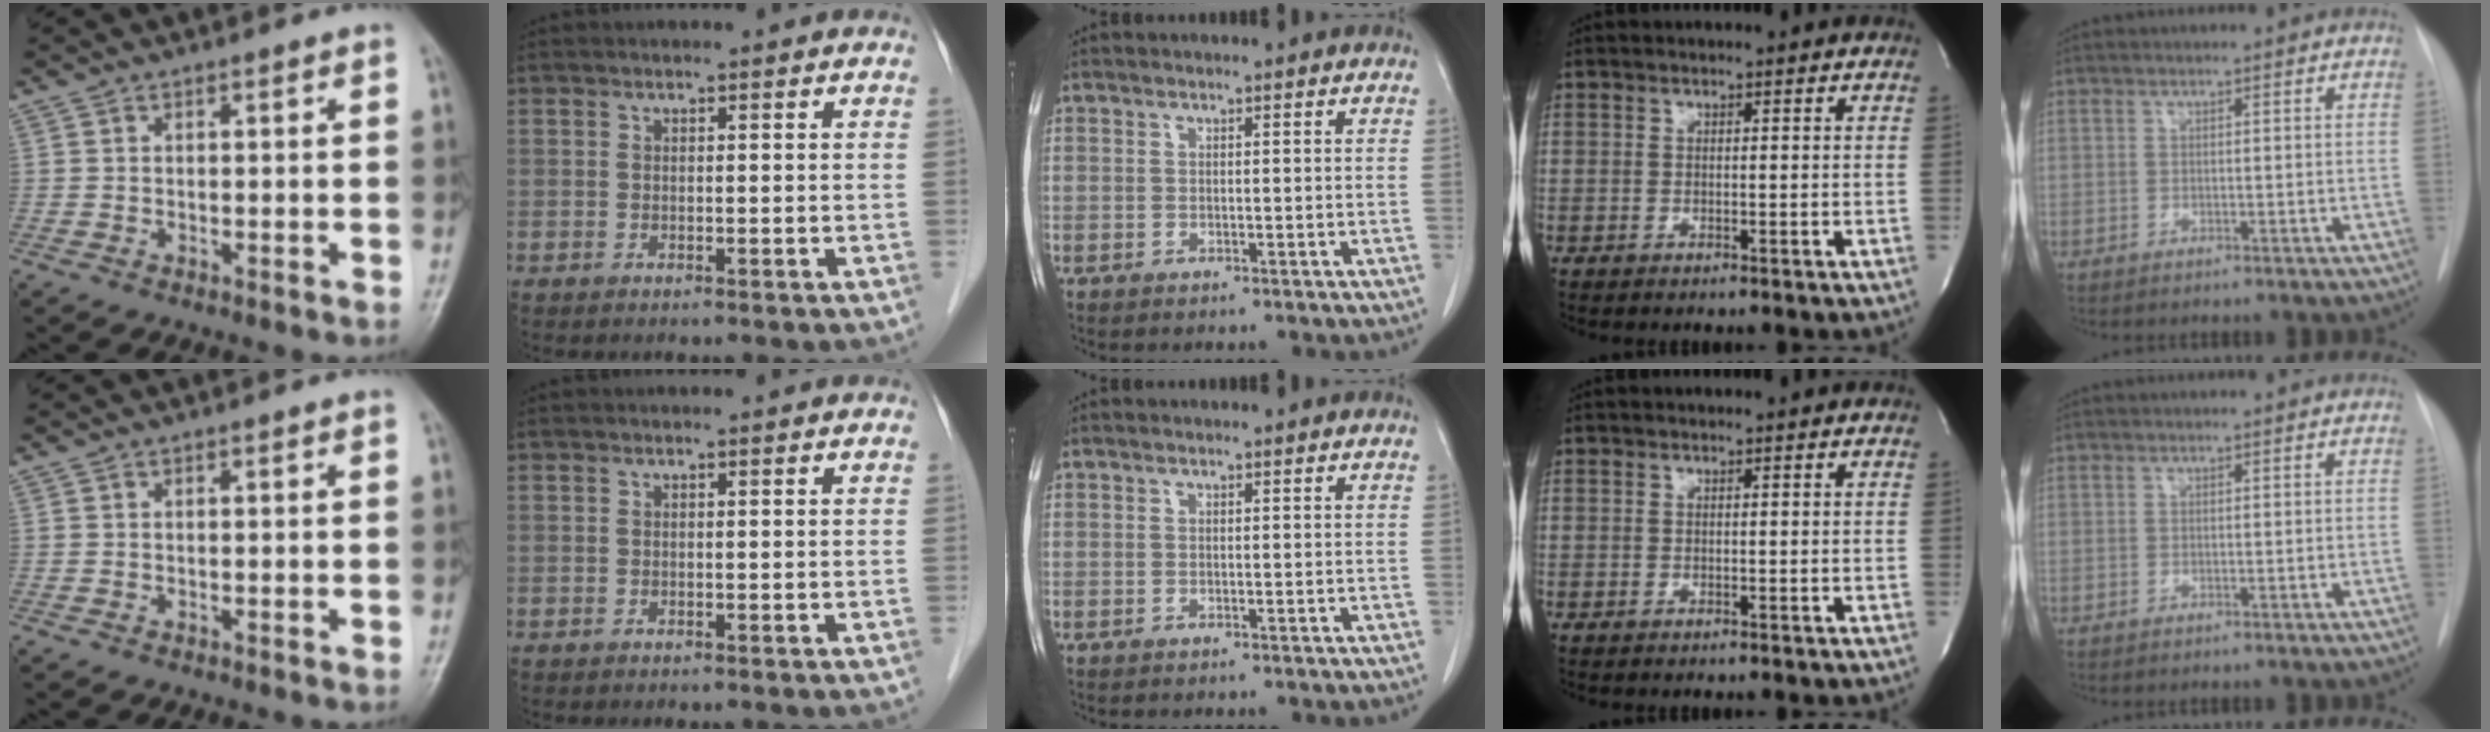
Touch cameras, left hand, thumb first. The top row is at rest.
{}